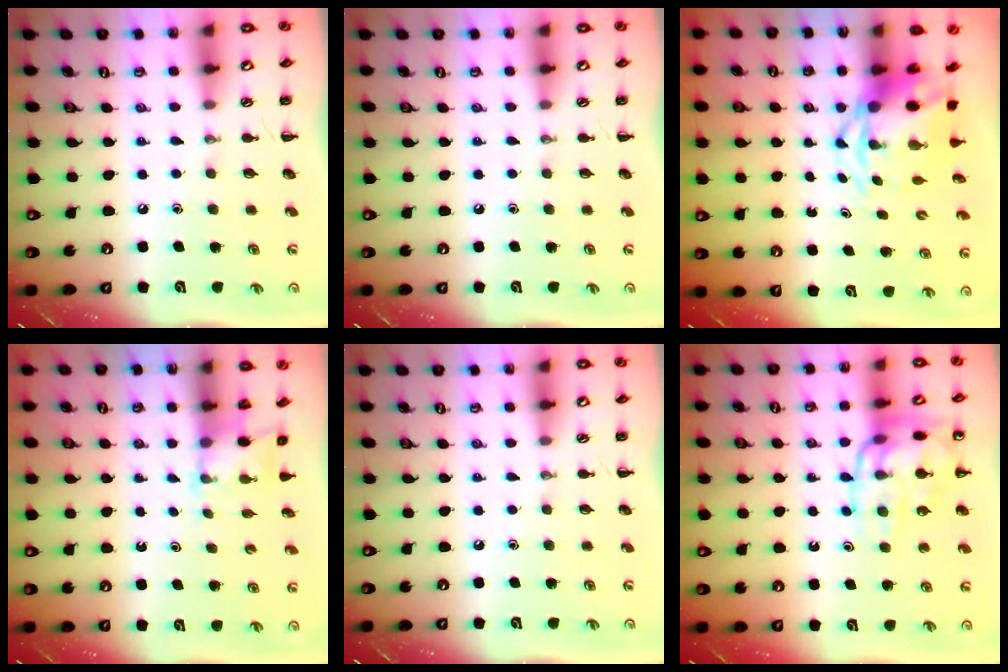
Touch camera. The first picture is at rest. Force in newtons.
{"total": 0.0}
{"total": 5.2, "press": 5.0, "slide": 1.7}
{"total": 2.3, "press": 2.2, "slide": 0.7}
{"total": 0.0}
{"total": 15.5, "press": 15.3, "slide": 1.9}